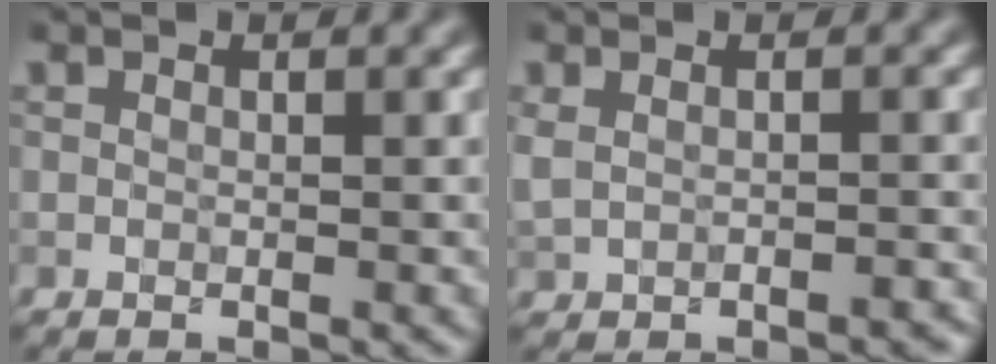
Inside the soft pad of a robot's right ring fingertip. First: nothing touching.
{"total": 1.9, "force": [-0.5, 1.2, 1.4], "torque": [-0.030, -0.008, -0.003]}